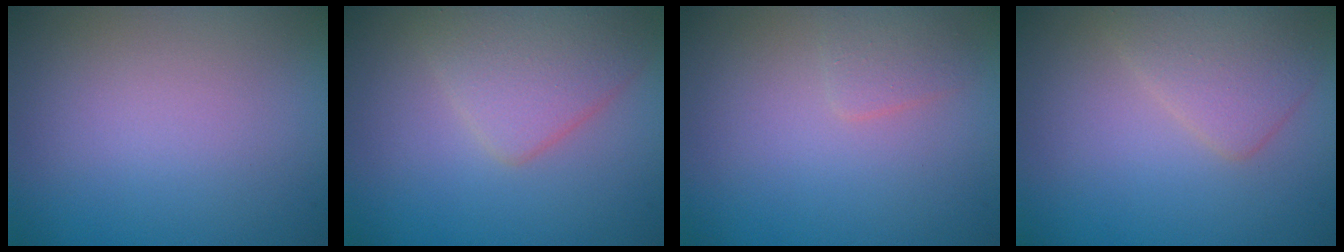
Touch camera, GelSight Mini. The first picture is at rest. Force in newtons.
{"total": 4.2, "press": 4.2, "slide": 0.0}
{"total": 1.4, "press": 1.4, "slide": 0.0}
{"total": 3.1, "press": 3.1, "slide": 0.2}